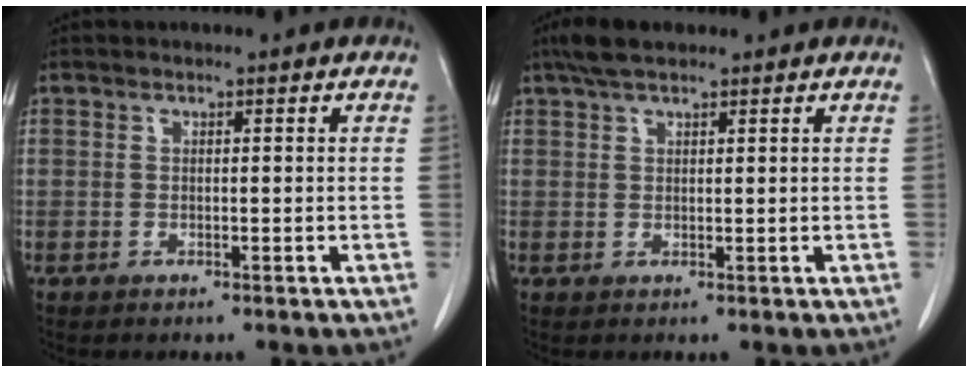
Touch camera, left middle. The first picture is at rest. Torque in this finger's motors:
{"motor_torque": [0.32, -0.26, -0.12, -0.04]}